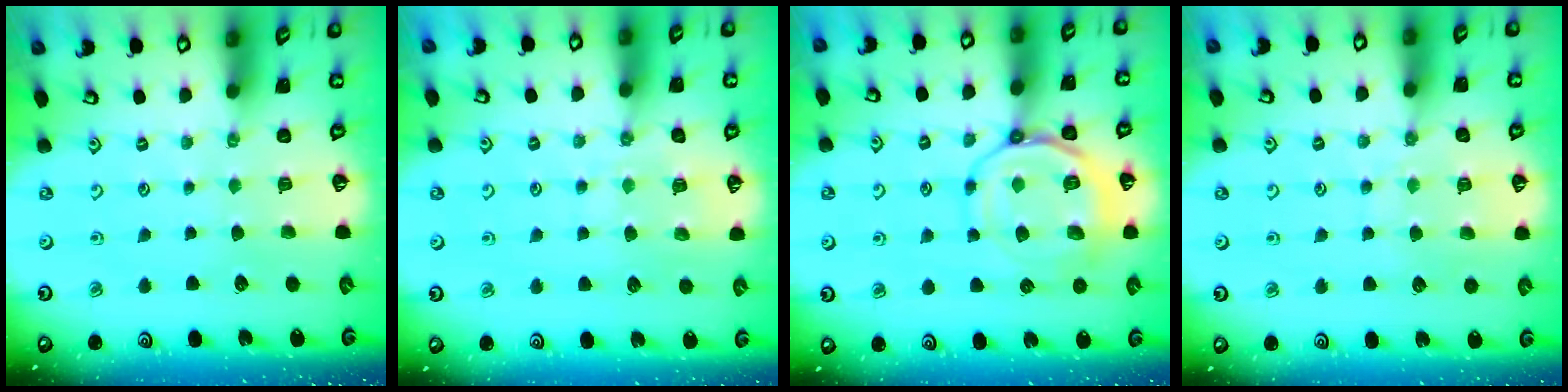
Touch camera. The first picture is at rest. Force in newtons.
{"total": 7.3, "press": 7.3, "slide": 0.8}
{"total": 13.0, "press": 12.9, "slide": 1.3}
{"total": 8.7, "press": 8.7, "slide": 0.8}